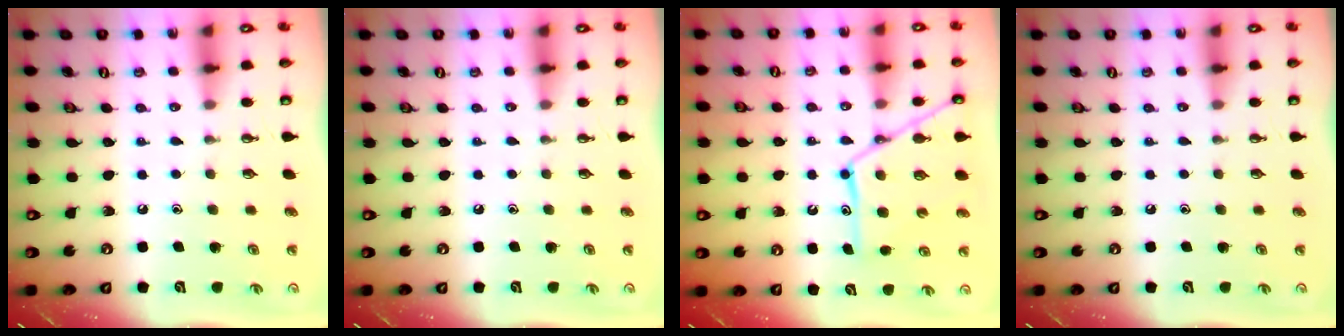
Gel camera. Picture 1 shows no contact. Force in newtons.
{"total": 0.0}
{"total": 14.2, "press": 14.2, "slide": 1.1}
{"total": 0.0}